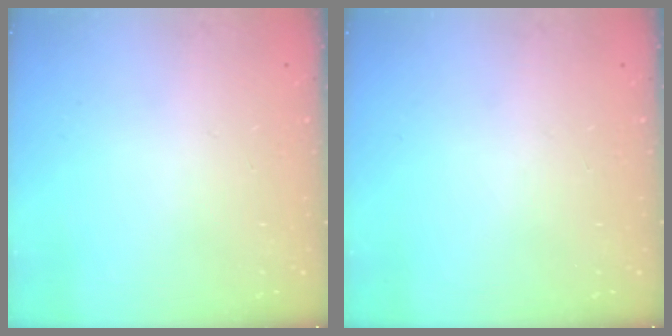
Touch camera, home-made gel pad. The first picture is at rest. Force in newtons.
{"total": 0.0}